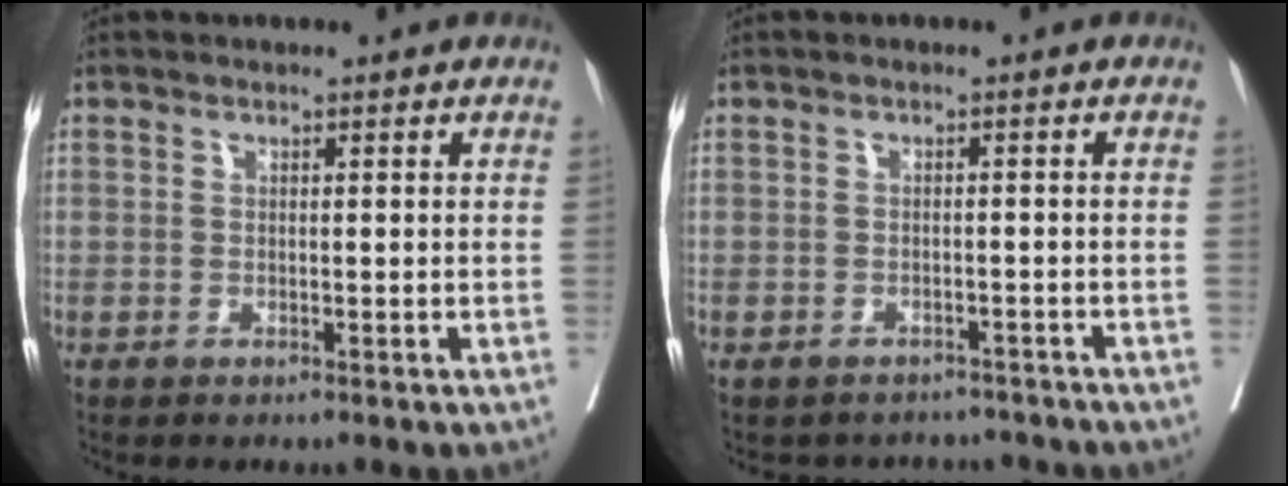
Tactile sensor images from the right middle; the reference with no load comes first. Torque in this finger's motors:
{"motor_torque": [0.14, -0.22, -0.02, 0.00]}